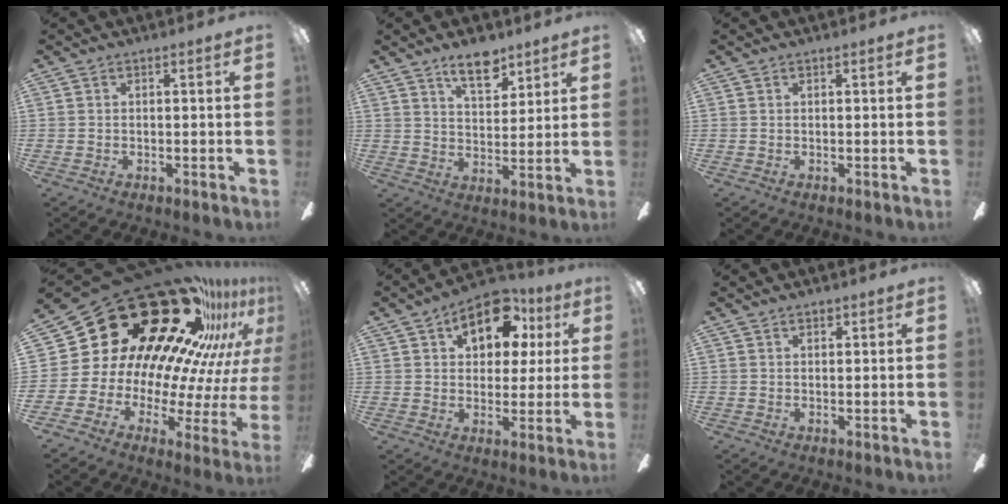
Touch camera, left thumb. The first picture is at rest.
{"total": 9.3, "force": [6.7, 4.2, 4.9], "torque": [-0.065, -0.034, 0.115]}
{"total": 0.0}
{"total": 33.6, "force": [21.5, 17.1, 19.2], "torque": [-0.243, -0.210, 0.435]}
{"total": 14.1, "force": [6.8, 8.5, 8.9], "torque": [-0.107, -0.017, 0.114]}
{"total": 1.2, "force": [1.0, 0.6, 0.2], "torque": [0.003, -0.003, 0.017]}